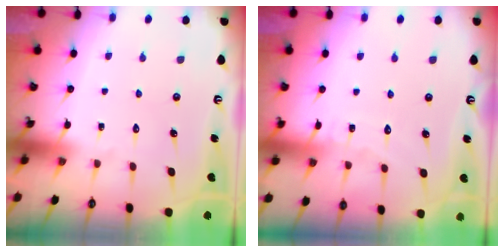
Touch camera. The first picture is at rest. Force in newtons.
{"total": 5.3, "press": 5.2, "slide": 0.6}